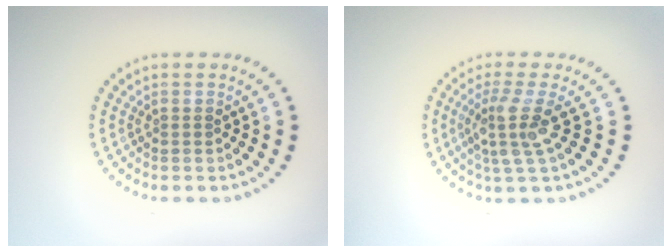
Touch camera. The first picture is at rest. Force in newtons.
{"total": 3.4, "press": 2.5, "slide": 2.3}